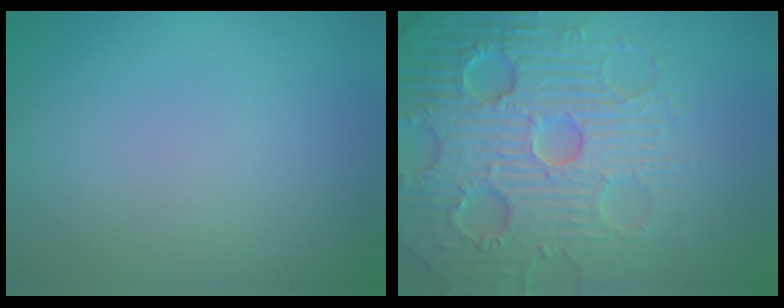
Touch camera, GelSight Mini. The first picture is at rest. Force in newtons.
{"total": 7.9, "press": 7.7, "slide": 1.6}